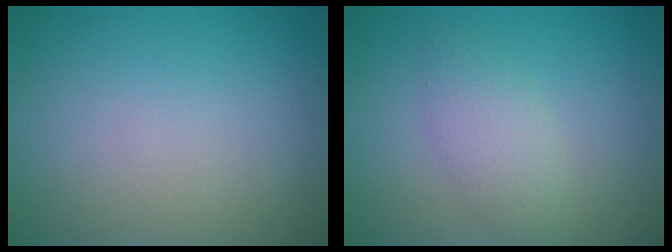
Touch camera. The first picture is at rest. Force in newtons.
{"total": 2.7, "press": 2.6, "slide": 0.0}